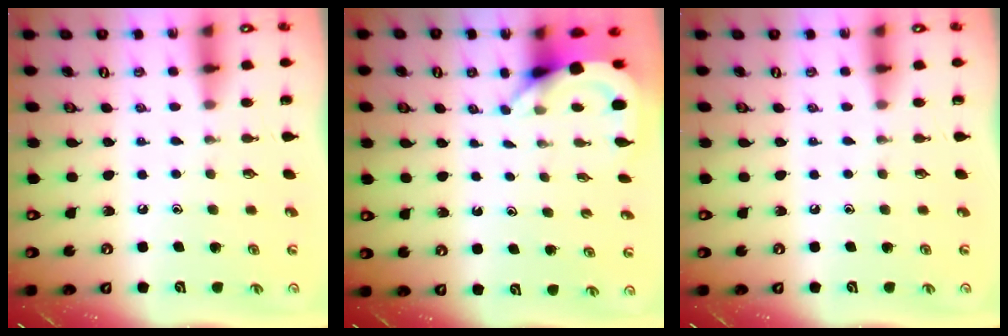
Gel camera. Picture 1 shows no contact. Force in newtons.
{"total": 3.8, "press": 3.7, "slide": 0.3}
{"total": 0.0}